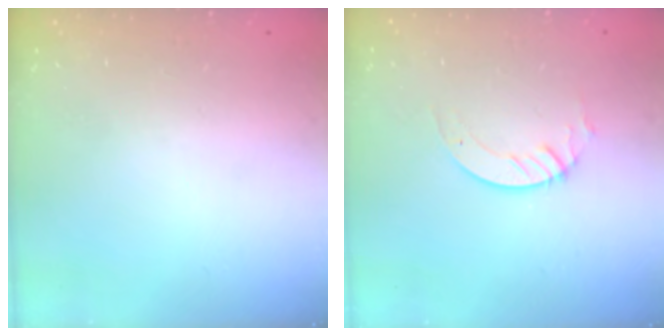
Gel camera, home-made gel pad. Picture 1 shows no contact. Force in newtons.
{"total": 3.0, "press": 3.0, "slide": 0.2}